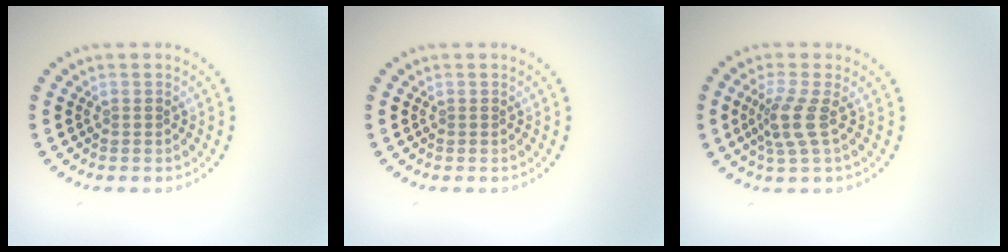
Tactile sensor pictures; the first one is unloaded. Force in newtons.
{"total": 0.0}
{"total": 2.7, "press": 2.0, "slide": 1.7}